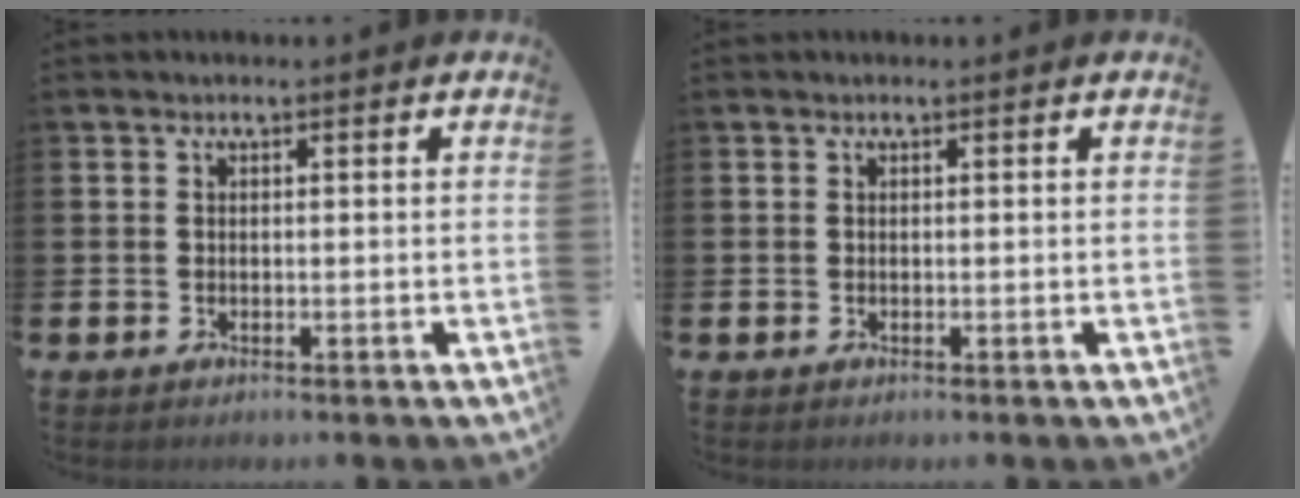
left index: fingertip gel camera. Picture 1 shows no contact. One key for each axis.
{"total": 0.0}